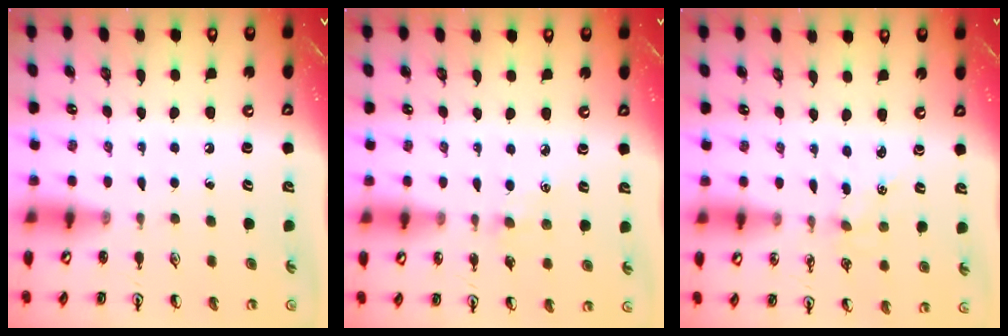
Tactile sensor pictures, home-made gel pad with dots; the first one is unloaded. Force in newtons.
{"total": 2.2, "press": 2.2, "slide": 0.4}
{"total": 1.7, "press": 1.6, "slide": 0.2}